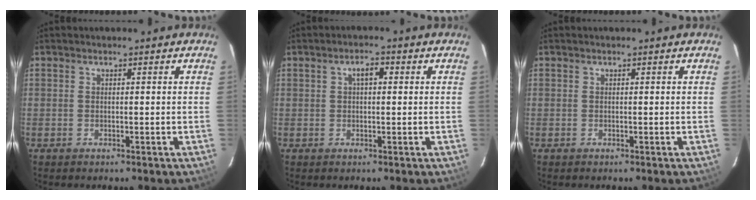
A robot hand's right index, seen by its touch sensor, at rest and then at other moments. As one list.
[{"total": 2.5, "force": [0.6, 1.3, 2.1], "torque": [-0.037, 0.012, 0.010]}, {"total": 0.0}]